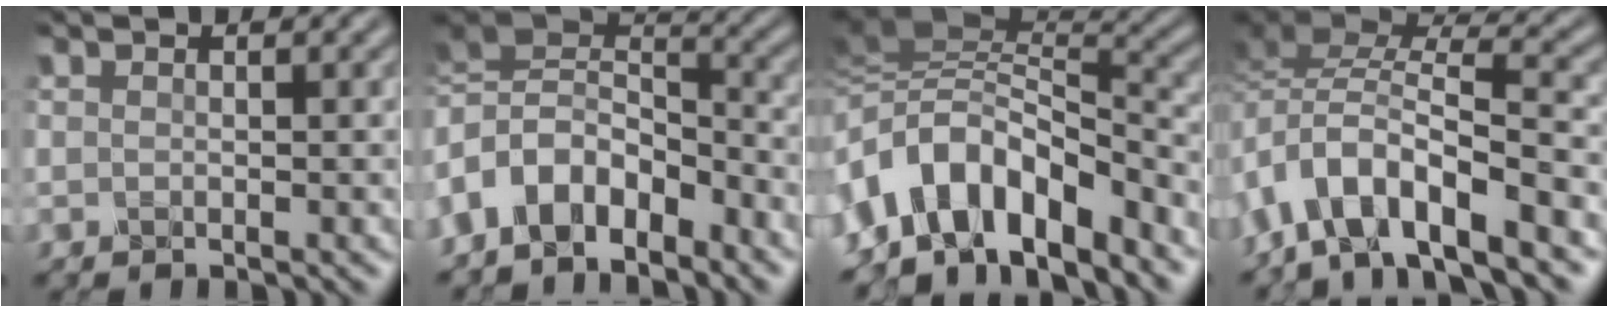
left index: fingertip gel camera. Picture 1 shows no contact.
{"total": 8.4, "force": [-3.8, 5.1, 5.4], "torque": [-0.095, 0.006, -0.082]}
{"total": 10.0, "force": [-4.2, 5.3, 7.4], "torque": [-0.117, 0.022, -0.087]}
{"total": 9.7, "force": [-5.9, 3.7, 6.7], "torque": [-0.116, 0.012, -0.121]}